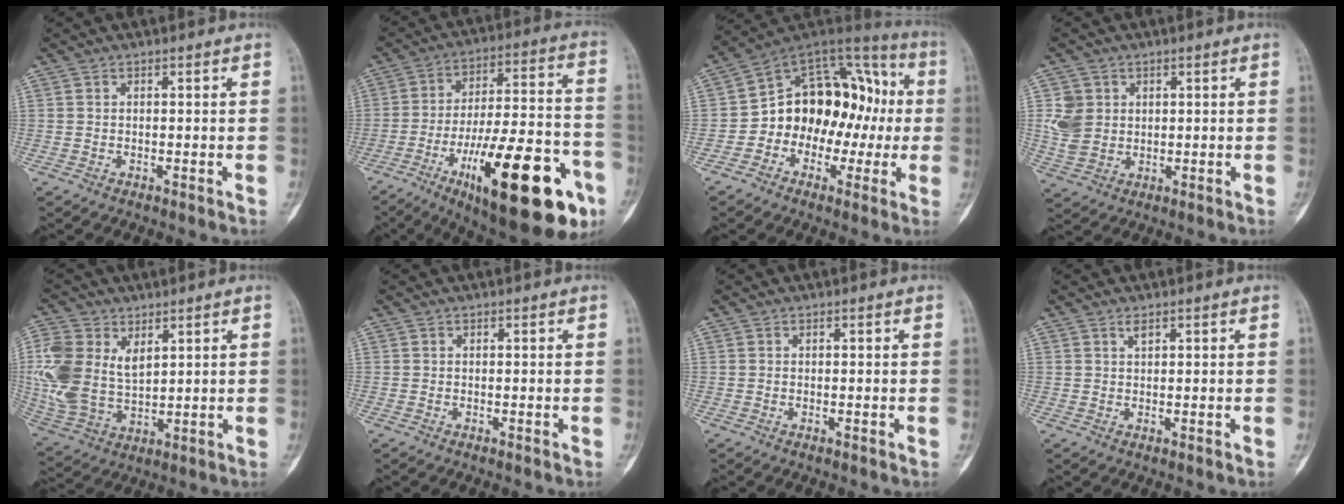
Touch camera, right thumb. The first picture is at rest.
{"total": 29.5, "force": [-12.8, 9.5, 24.8], "torque": [-0.334, 0.059, -0.184]}
{"total": 19.4, "force": [-1.7, 14.0, 13.2], "torque": [-0.132, 0.076, -0.030]}
{"total": 6.4, "force": [1.4, 5.4, 3.1], "torque": [-0.044, -0.006, 0.037]}
{"total": 14.9, "force": [4.3, 9.9, 10.3], "torque": [-0.232, -0.013, 0.093]}
{"total": 0.0}
{"total": 0.0}
{"total": 1.0, "force": [0.7, 0.2, 0.7], "torque": [-0.009, -0.003, 0.013]}